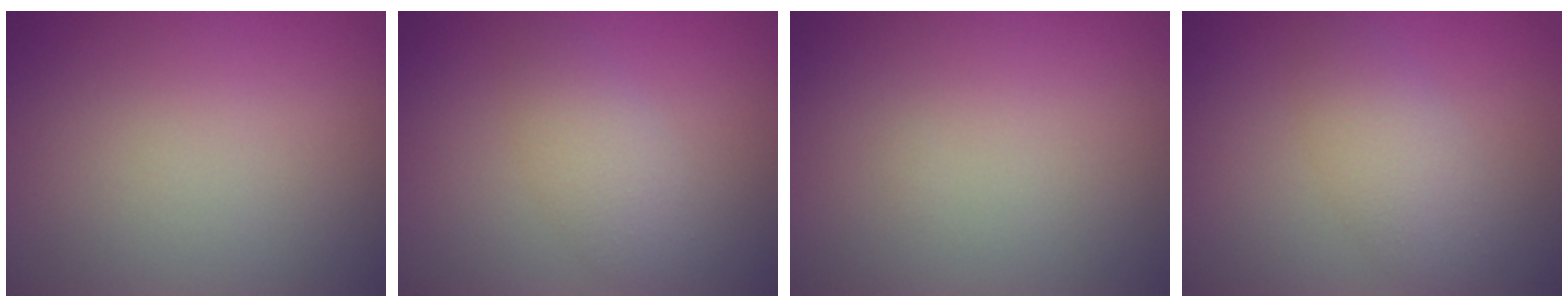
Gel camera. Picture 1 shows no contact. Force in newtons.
{"total": 2.7, "press": 2.7, "slide": 0.1}
{"total": 0.0}
{"total": 3.0, "press": 3.0, "slide": 0.2}